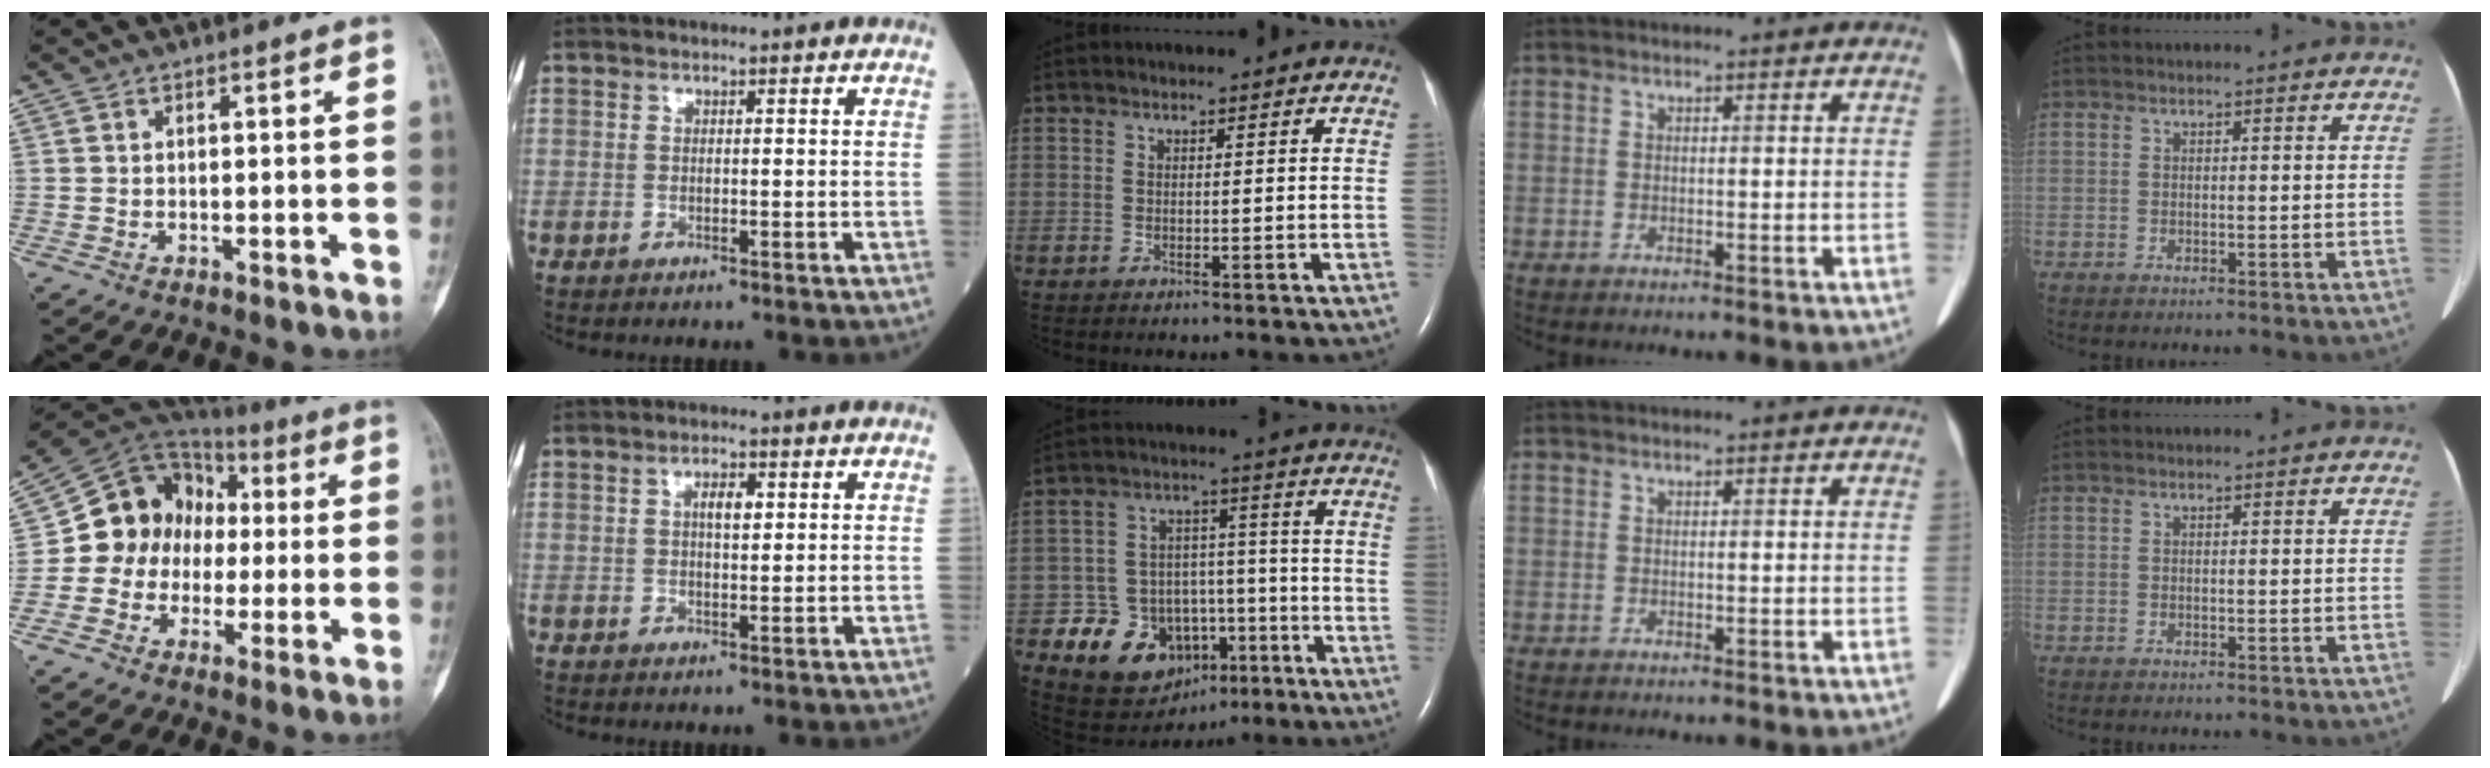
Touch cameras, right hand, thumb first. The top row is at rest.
{"thumb": {"total": 14.1, "force": [-0.3, 12.3, 6.9], "torque": [-0.076, 0.041, -0.012]}, "index": {"total": 2.8, "force": [0.8, 1.0, 2.5], "torque": [-0.042, 0.002, 0.012]}, "middle": {"total": 12.2, "force": [-5.5, 9.6, 5.1], "torque": [-0.084, 0.032, -0.070]}}